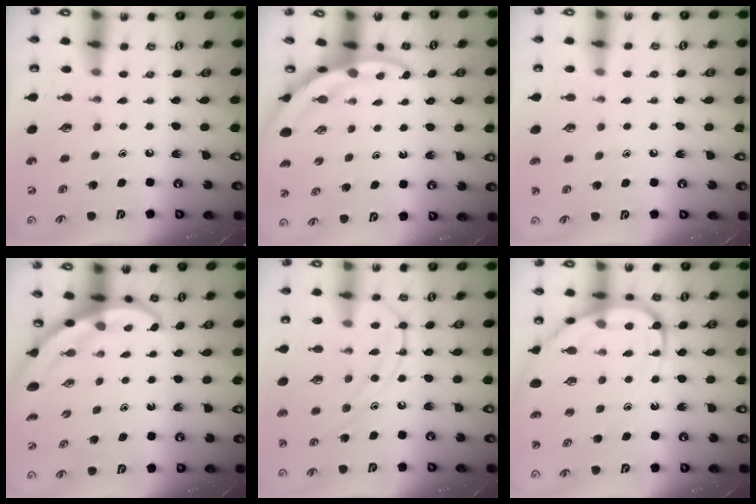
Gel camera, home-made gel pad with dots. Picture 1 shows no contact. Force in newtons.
{"total": 3.3, "press": 3.3, "slide": 0.1}
{"total": 1.7, "press": 1.7, "slide": 0.2}
{"total": 3.8, "press": 3.8, "slide": 0.2}
{"total": 13.0, "press": 12.9, "slide": 1.2}
{"total": 12.0, "press": 12.0, "slide": 1.3}